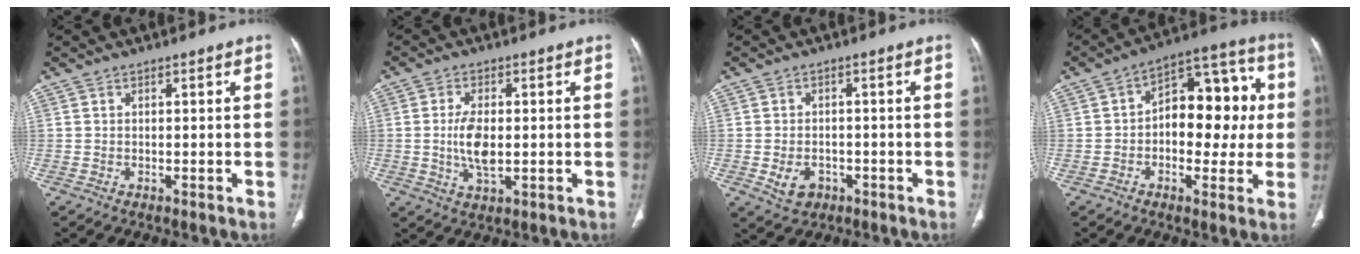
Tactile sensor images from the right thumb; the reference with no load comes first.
{"total": 6.6, "force": [-0.2, 3.2, 5.8], "torque": [-0.115, -0.005, -0.002]}
{"total": 4.6, "force": [-1.8, 3.4, 2.5], "torque": [-0.037, 0.009, -0.019]}
{"total": 16.2, "force": [0.6, 9.8, 13.0], "torque": [-0.128, 0.044, 0.003]}